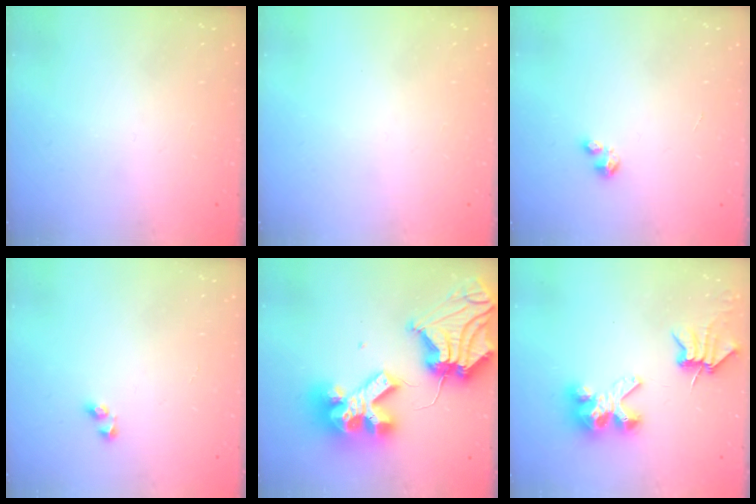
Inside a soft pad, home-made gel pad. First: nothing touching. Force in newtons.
{"total": 0.0}
{"total": 2.1, "press": 2.0, "slide": 0.5}
{"total": 2.7, "press": 2.6, "slide": 0.6}
{"total": 24.9, "press": 24.7, "slide": 3.0}
{"total": 7.0, "press": 6.9, "slide": 0.6}